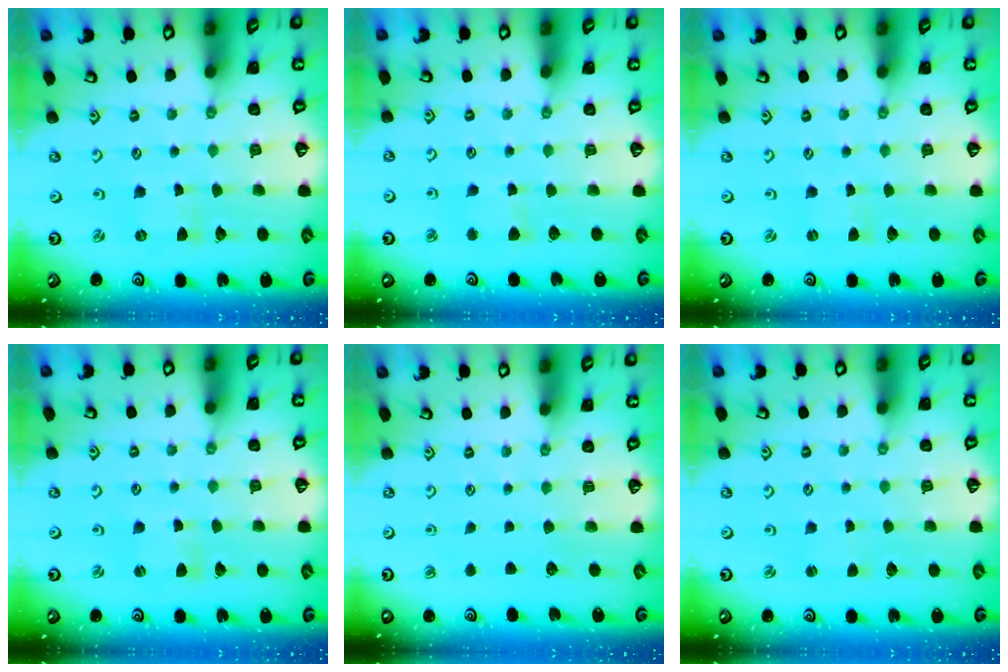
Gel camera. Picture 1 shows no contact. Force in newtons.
{"total": 3.6, "press": 3.5, "slide": 0.7}
{"total": 0.0}
{"total": 1.1, "press": 1.0, "slide": 0.2}
{"total": 0.0}
{"total": 1.1, "press": 1.1, "slide": 0.2}